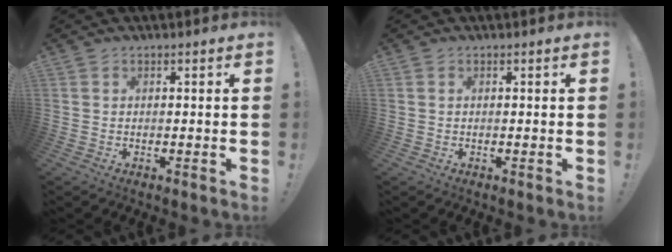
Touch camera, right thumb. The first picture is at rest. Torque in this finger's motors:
{"motor_torque": [0.09, -0.02, -0.10, 0.26, 0.11]}